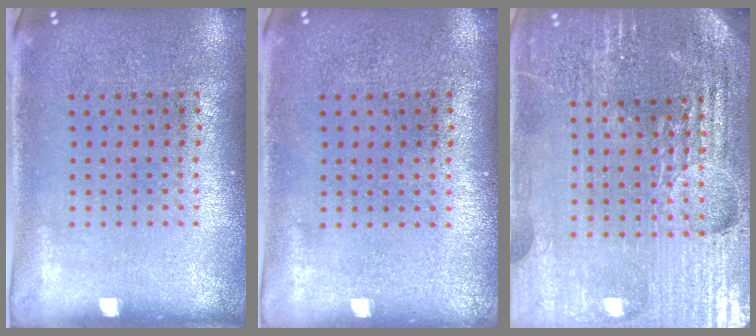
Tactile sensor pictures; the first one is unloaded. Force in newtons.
{"total": 0.0}
{"total": 5.4, "press": 4.9, "slide": 2.2}